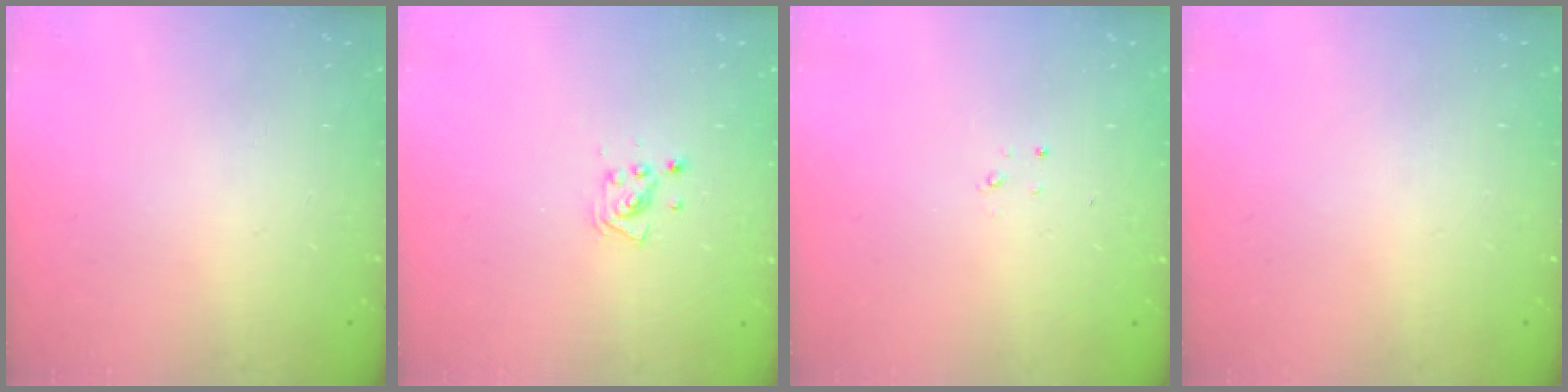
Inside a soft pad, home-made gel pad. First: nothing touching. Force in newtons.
{"total": 4.6, "press": 4.4, "slide": 1.4}
{"total": 1.5, "press": 1.5, "slide": 0.2}
{"total": 0.0}